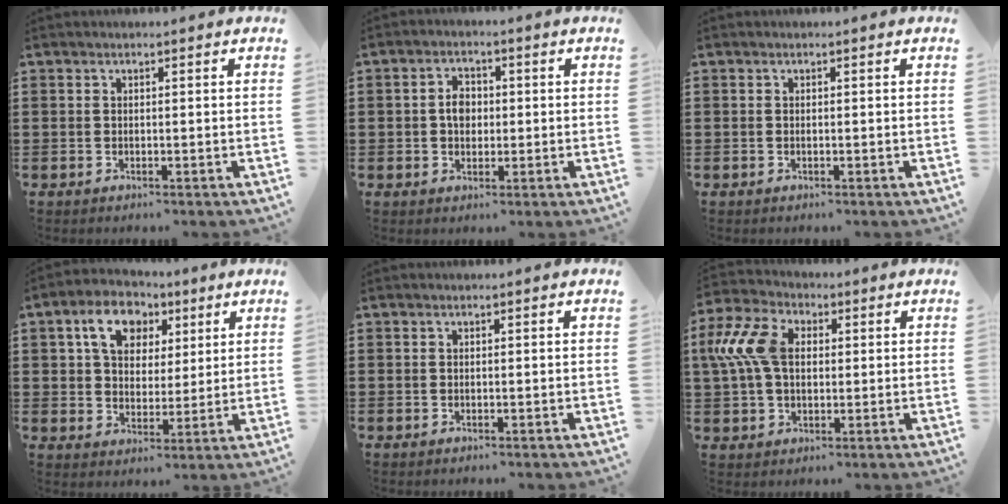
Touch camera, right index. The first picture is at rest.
{"total": 3.5, "force": [0.0, 2.5, 2.5], "torque": [-0.045, 0.006, -0.004]}
{"total": 0.0}
{"total": 8.2, "force": [3.7, 6.0, 4.3], "torque": [-0.088, 0.013, 0.063]}
{"total": 0.0}
{"total": 9.4, "force": [1.5, 6.0, 7.1], "torque": [-0.188, 0.003, 0.021]}